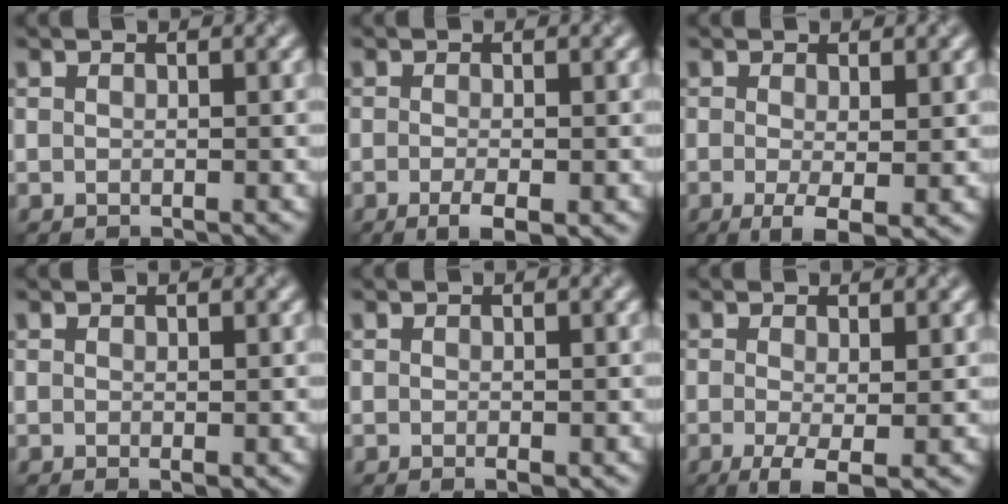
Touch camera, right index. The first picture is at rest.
{"total": 2.4, "force": [-1.0, 0.5, 2.1], "torque": [-0.038, -0.007, -0.019]}
{"total": 3.5, "force": [-0.7, 0.8, 3.3], "torque": [-0.063, -0.013, -0.013]}
{"total": 0.5, "force": [0.0, 0.1, 0.5], "torque": [-0.007, -0.002, -0.001]}
{"total": 0.7, "force": [-0.3, 0.2, 0.7], "torque": [-0.012, -0.002, -0.002]}
{"total": 3.7, "force": [-1.1, 0.9, 3.4], "torque": [-0.069, -0.009, -0.021]}